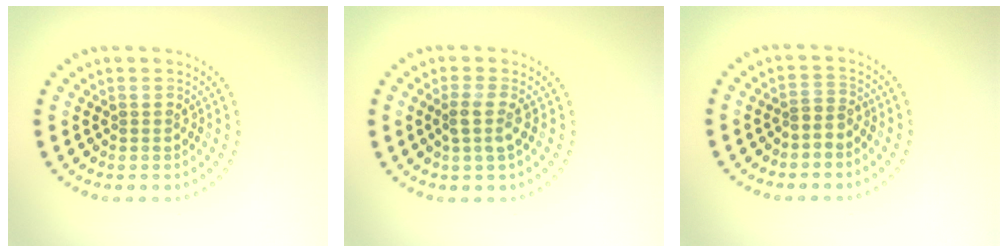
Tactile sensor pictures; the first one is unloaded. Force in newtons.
{"total": 2.1, "press": 1.6, "slide": 1.3}
{"total": 1.2, "press": 0.7, "slide": 1.0}